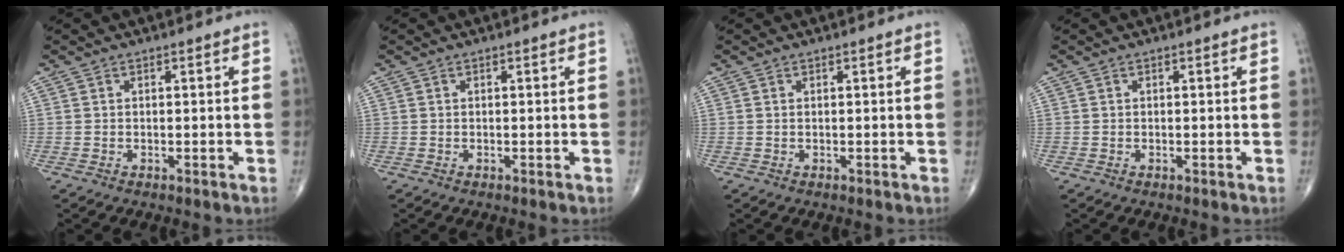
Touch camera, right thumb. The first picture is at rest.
{"total": 0.0}
{"total": 0.0}
{"total": 0.0}